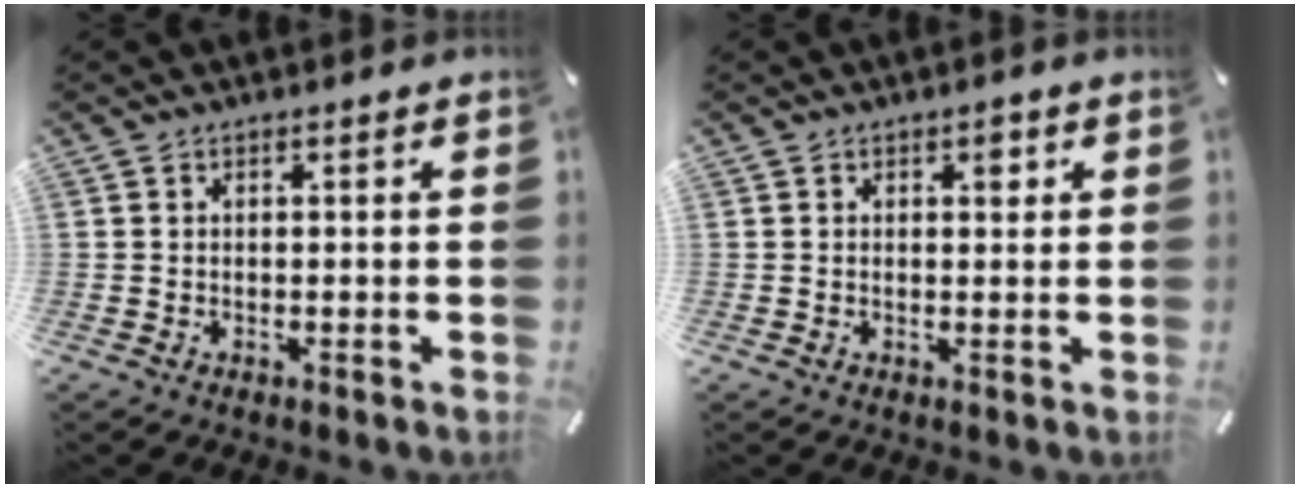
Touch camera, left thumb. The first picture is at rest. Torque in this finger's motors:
{"motor_torque": [0.66, 0.63, 0.40, -0.12, 0.04]}